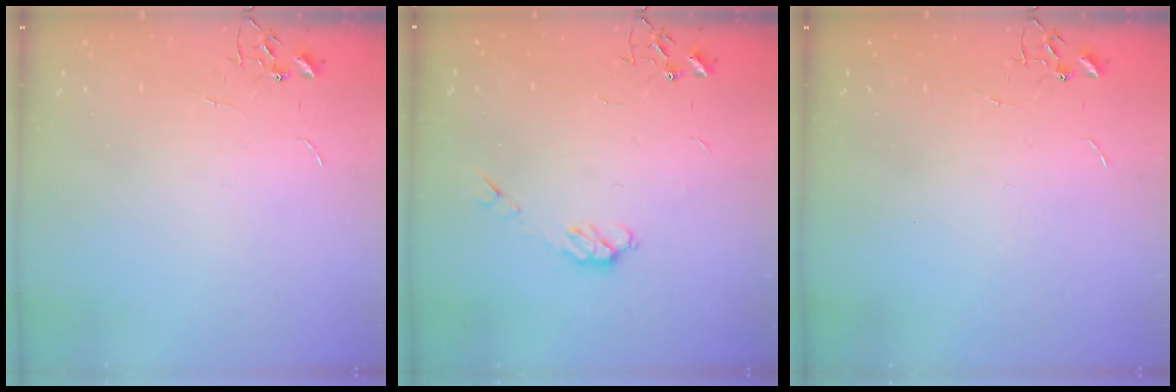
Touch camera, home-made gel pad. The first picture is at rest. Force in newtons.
{"total": 5.5, "press": 5.5, "slide": 0.5}
{"total": 0.0}